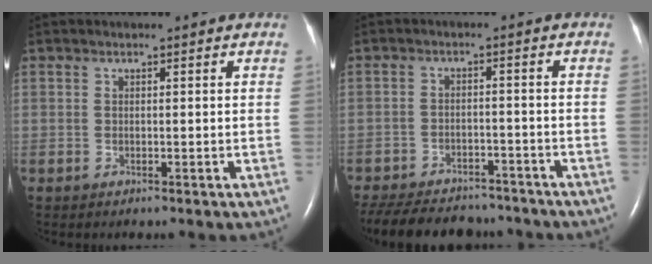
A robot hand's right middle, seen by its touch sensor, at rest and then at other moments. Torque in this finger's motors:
{"motor_torque": [0.19, -0.19, 0.12, 0.04]}